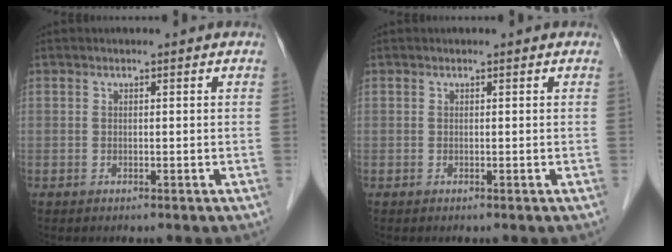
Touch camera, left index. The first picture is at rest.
{"total": 0.0}